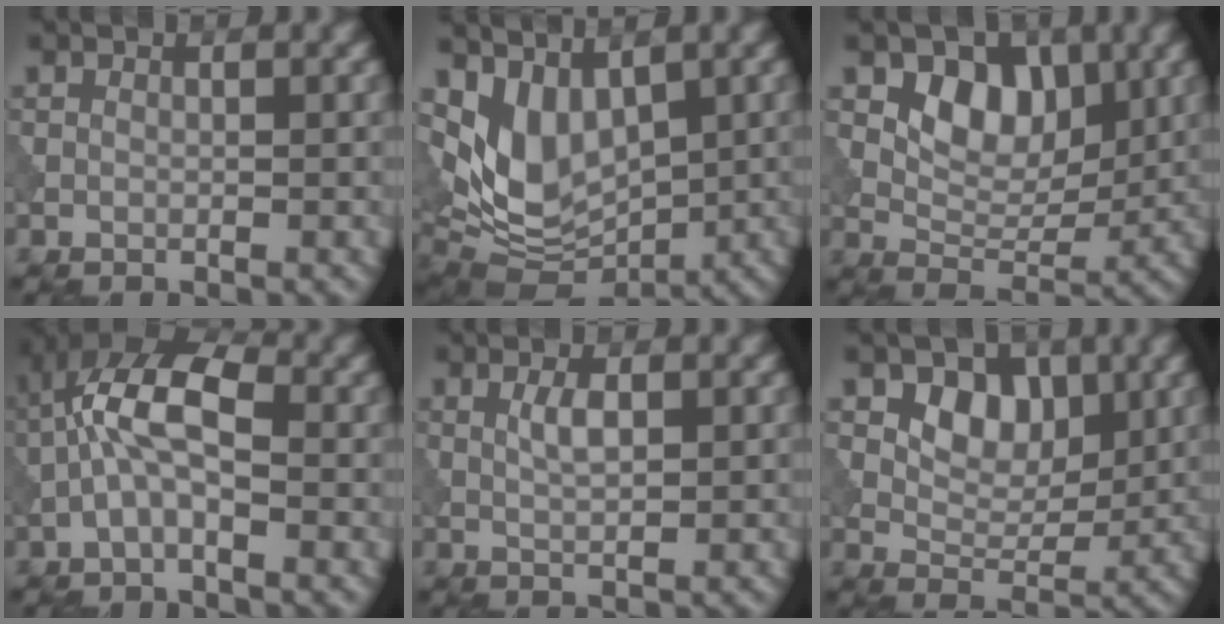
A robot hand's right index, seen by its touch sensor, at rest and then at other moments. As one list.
[{"total": 6.5, "force": [1.5, 4.2, 4.7], "torque": [-0.095, -0.021, 0.037]}, {"total": 5.2, "force": [2.0, 3.5, 3.3], "torque": [-0.047, -0.012, 0.026]}, {"total": 6.8, "force": [-0.7, 3.0, 6.1], "torque": [-0.130, 0.023, -0.025]}, {"total": 1.9, "force": [0.4, 0.7, 1.7], "torque": [-0.041, -0.002, 0.008]}, {"total": 4.3, "force": [1.7, 3.1, 2.5], "torque": [-0.039, -0.010, 0.022]}]